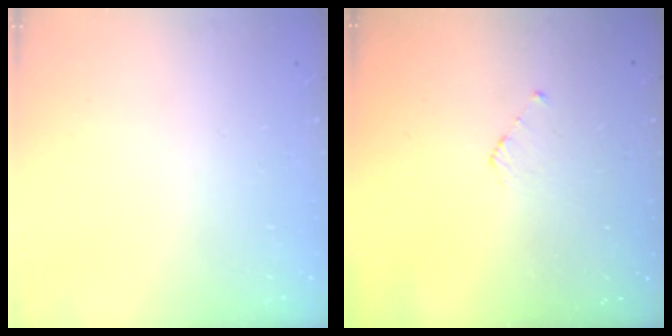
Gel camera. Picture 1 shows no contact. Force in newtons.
{"total": 3.9, "press": 3.9, "slide": 0.2}